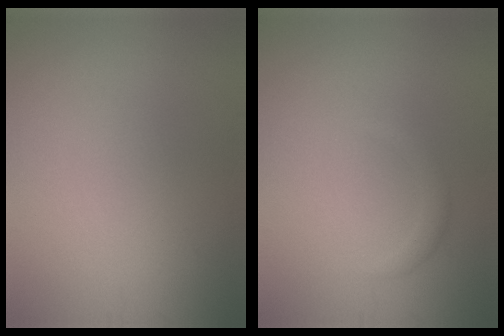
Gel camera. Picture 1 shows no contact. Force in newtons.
{"total": 1.1, "press": 1.1, "slide": 0.1}